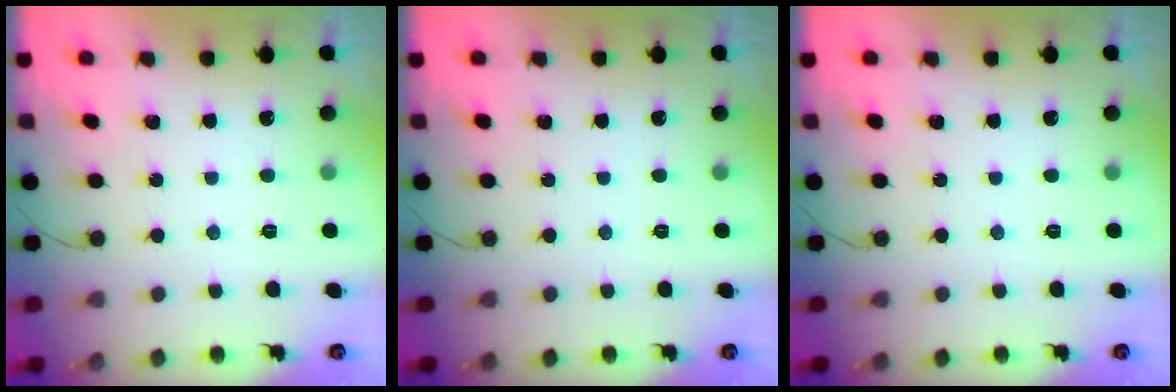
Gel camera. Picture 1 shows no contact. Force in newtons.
{"total": 0.0}
{"total": 0.0}